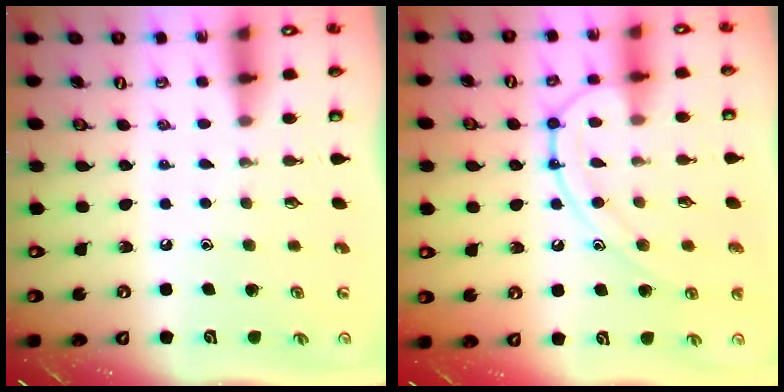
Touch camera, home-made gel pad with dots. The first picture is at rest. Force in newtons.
{"total": 12.3, "press": 12.3, "slide": 0.8}